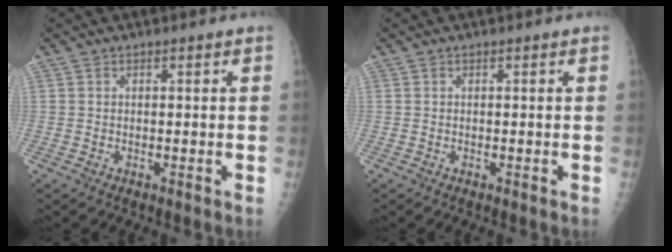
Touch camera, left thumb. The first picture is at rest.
{"total": 0.0}